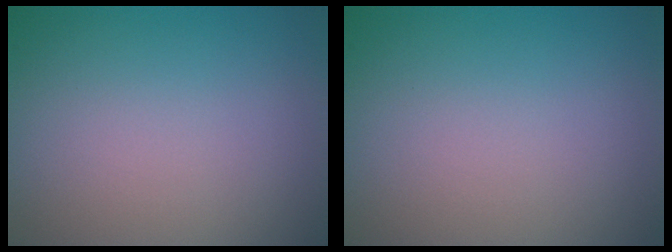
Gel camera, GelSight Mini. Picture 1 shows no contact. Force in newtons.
{"total": 0.0}